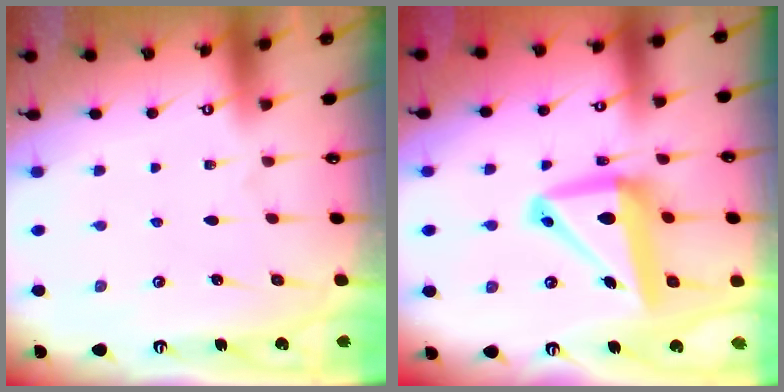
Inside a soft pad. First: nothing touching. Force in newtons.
{"total": 13.9, "press": 13.6, "slide": 2.6}